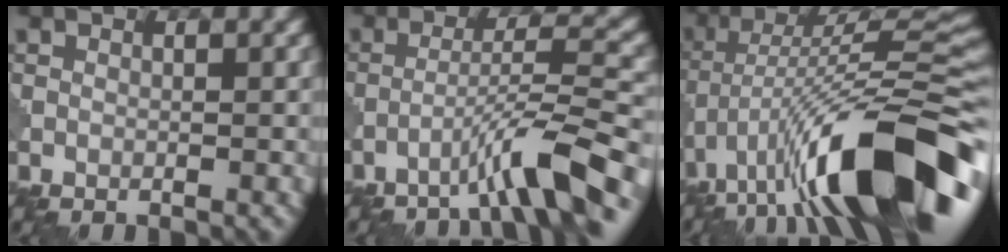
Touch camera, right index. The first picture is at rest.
{"total": 6.1, "force": [-3.8, 0.1, 4.7], "torque": [-0.072, 0.024, -0.074]}
{"total": 15.5, "force": [-6.7, 4.7, 13.2], "torque": [-0.221, 0.018, -0.111]}